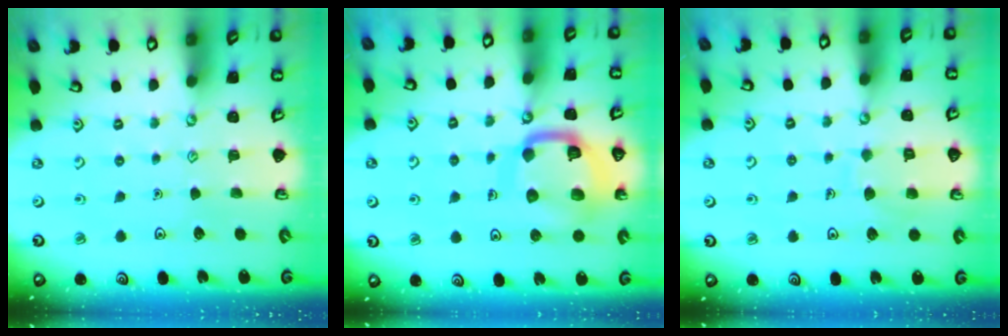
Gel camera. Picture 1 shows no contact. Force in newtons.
{"total": 14.9, "press": 14.8, "slide": 1.5}
{"total": 7.1, "press": 7.1, "slide": 0.7}